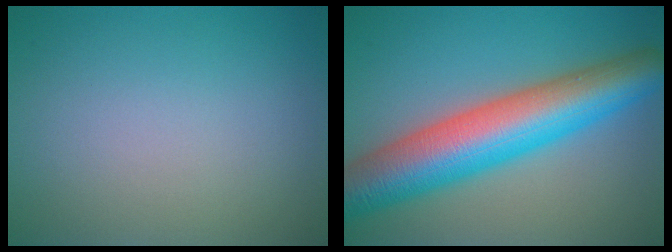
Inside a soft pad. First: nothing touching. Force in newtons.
{"total": 11.0, "press": 11.0, "slide": 0.1}